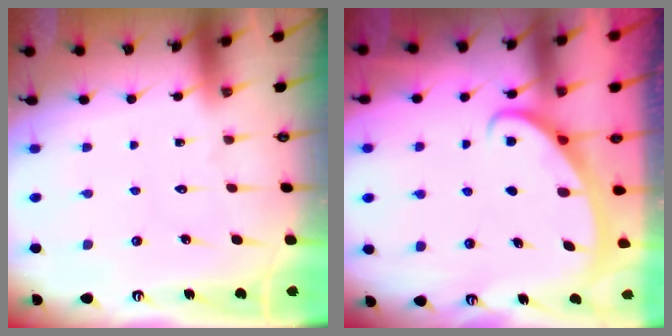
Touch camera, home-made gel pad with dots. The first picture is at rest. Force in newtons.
{"total": 2.9, "press": 2.9, "slide": 0.3}